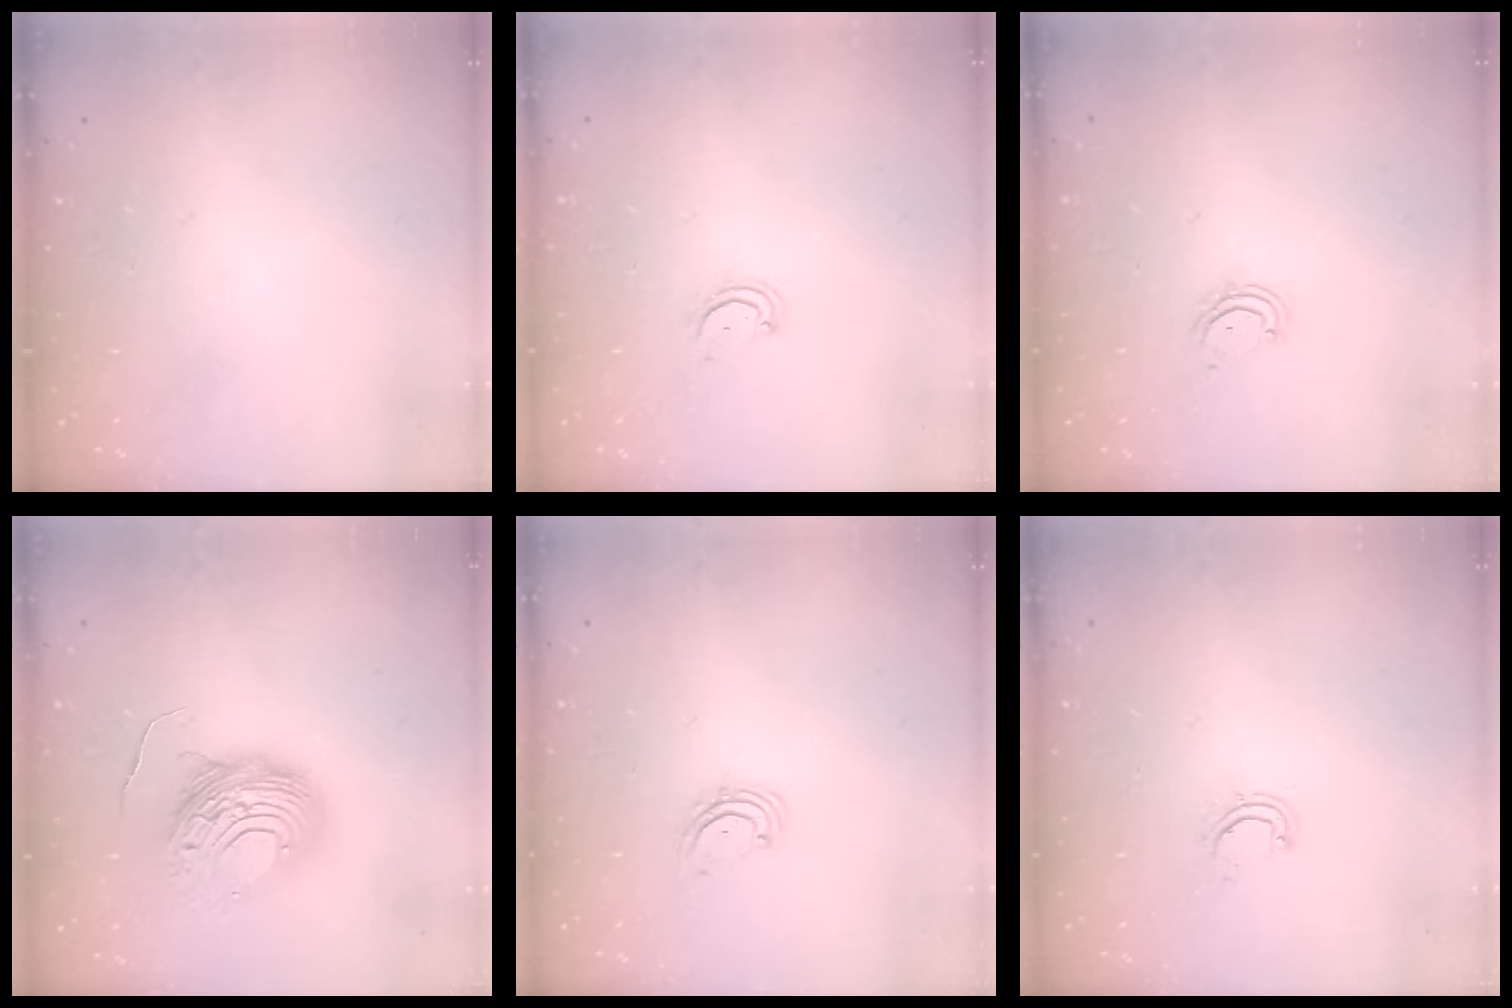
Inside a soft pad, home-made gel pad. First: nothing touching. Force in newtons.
{"total": 3.3, "press": 3.3, "slide": 0.2}
{"total": 3.5, "press": 3.5, "slide": 0.2}
{"total": 12.2, "press": 12.1, "slide": 1.3}
{"total": 2.0, "press": 2.0, "slide": 0.4}
{"total": 4.6, "press": 4.6, "slide": 0.3}